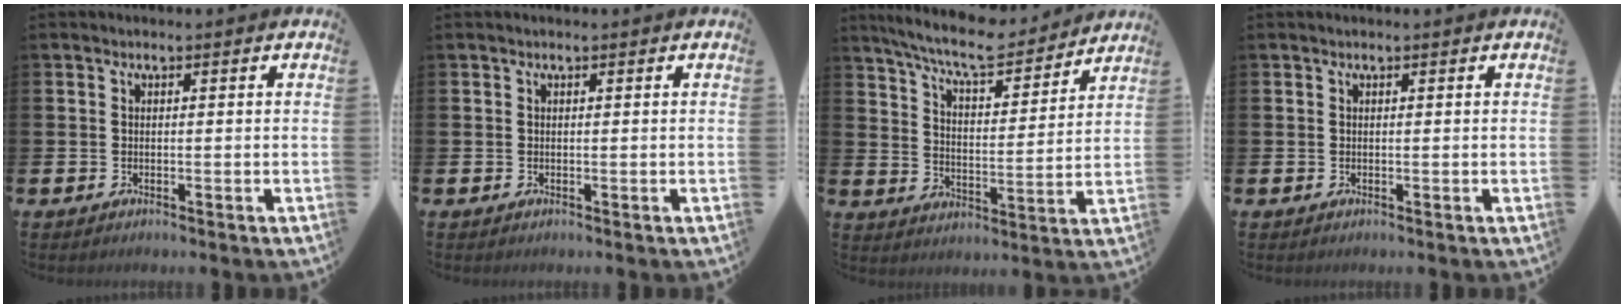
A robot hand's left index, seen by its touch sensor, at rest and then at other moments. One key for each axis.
{"total": 0.0}
{"total": 8.8, "fx": 8.0, "fy": 1.6, "fz": 3.3, "tx": -0.091, "ty": -0.045, "tz": 0.139}
{"total": 0.0}